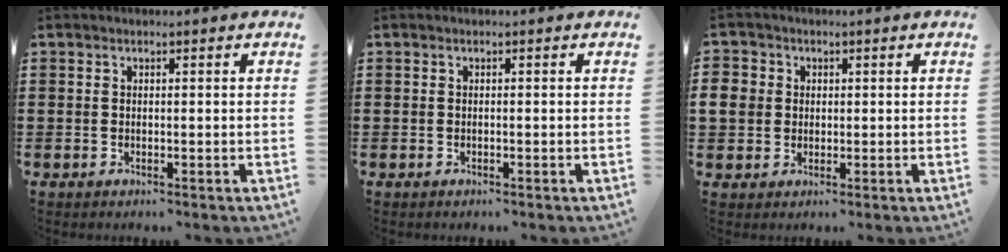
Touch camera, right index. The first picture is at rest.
{"total": 0.0}
{"total": 3.8, "force": [0.4, 3.5, 1.2], "torque": [-0.044, 0.009, 0.005]}